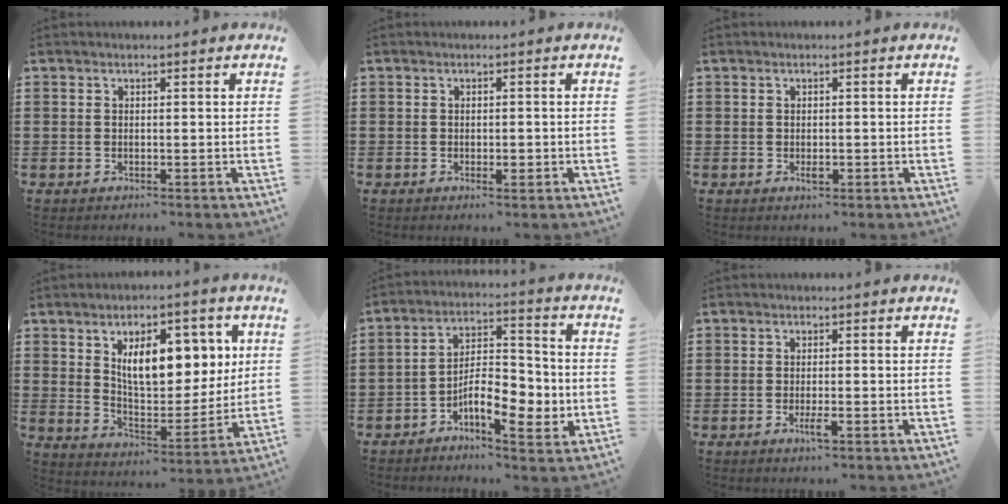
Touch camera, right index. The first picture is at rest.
{"total": 1.4, "force": [-0.4, 0.5, 1.3], "torque": [-0.022, -0.001, -0.007]}
{"total": 1.0, "force": [-0.3, 0.4, 0.8], "torque": [-0.015, -0.003, -0.004]}
{"total": 11.5, "force": [4.5, 5.8, 8.9], "torque": [-0.146, -0.005, 0.075]}
{"total": 8.4, "force": [-3.1, 3.8, 6.8], "torque": [-0.117, 0.000, -0.058]}
{"total": 2.4, "force": [-1.1, 0.4, 2.1], "torque": [-0.043, -0.004, -0.020]}